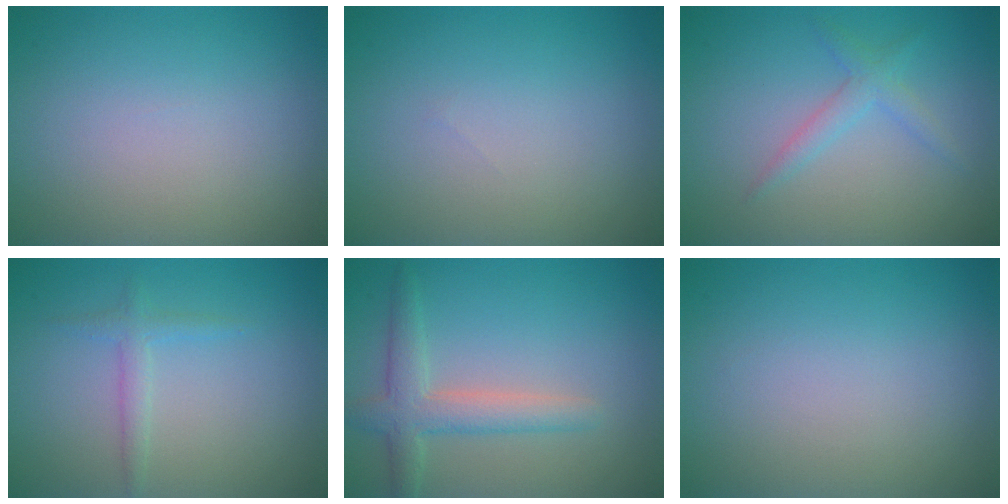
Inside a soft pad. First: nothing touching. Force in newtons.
{"total": 0.0}
{"total": 1.9, "press": 1.9, "slide": 0.0}
{"total": 1.5, "press": 1.5, "slide": 0.0}
{"total": 3.4, "press": 3.4, "slide": 0.3}
{"total": 0.0}